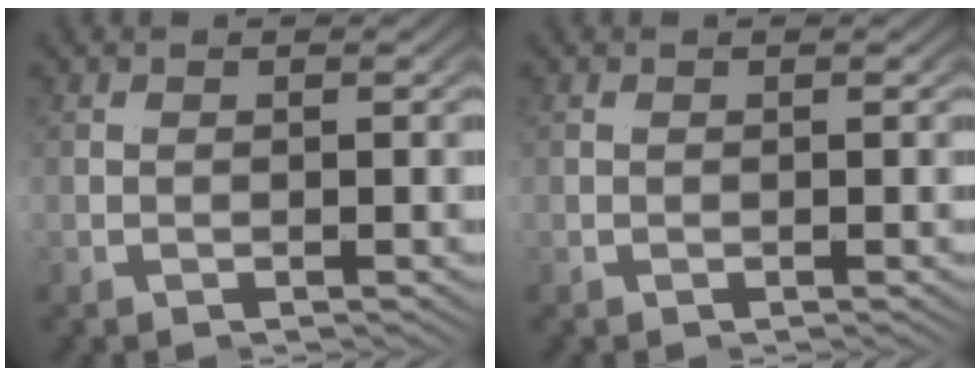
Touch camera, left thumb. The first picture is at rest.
{"total": 0.0}